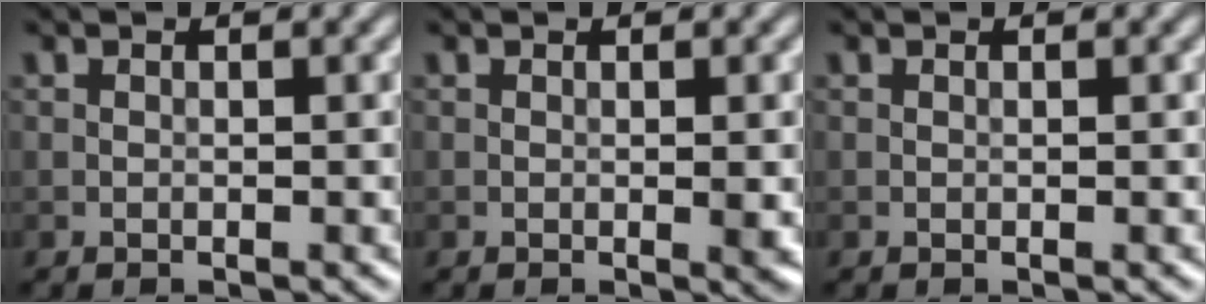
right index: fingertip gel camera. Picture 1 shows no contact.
{"total": 1.2, "force": [0.0, 0.1, 1.1], "torque": [-0.016, -0.001, -0.001]}
{"total": 0.0}